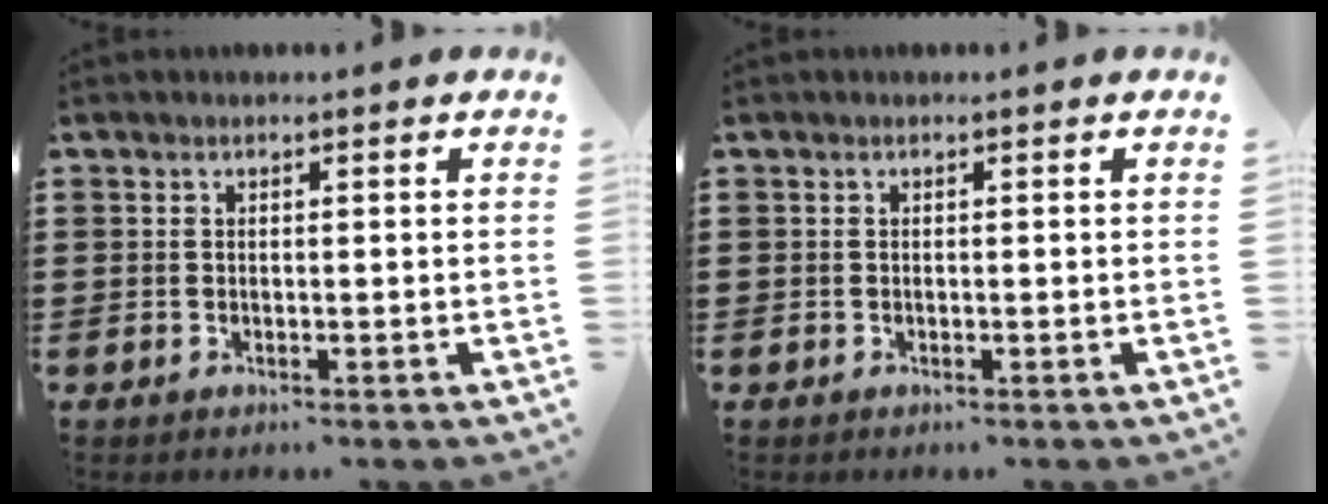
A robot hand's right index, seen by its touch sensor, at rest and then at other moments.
{"total": 0.0}